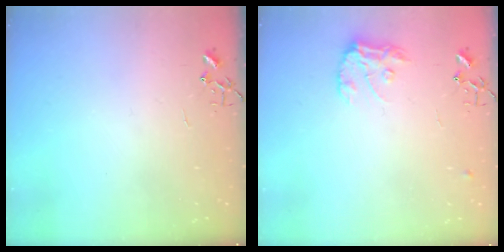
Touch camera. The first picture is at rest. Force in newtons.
{"total": 10.9, "press": 10.9, "slide": 0.6}